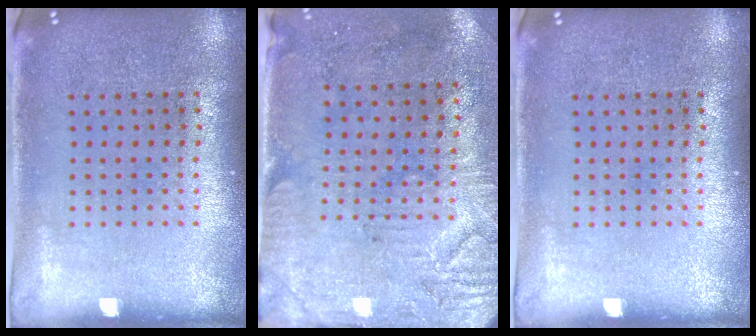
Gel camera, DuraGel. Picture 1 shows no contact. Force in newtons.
{"total": 3.0, "press": 2.5, "slide": 1.7}
{"total": 0.0}